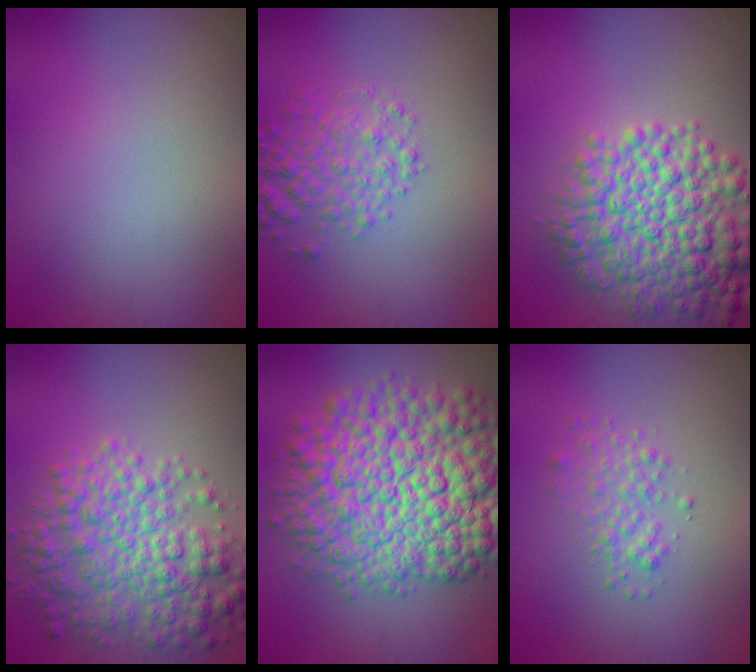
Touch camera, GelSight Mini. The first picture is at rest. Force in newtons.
{"total": 3.5, "press": 3.5, "slide": 0.2}
{"total": 8.7, "press": 8.7, "slide": 0.2}
{"total": 6.8, "press": 6.8, "slide": 0.2}
{"total": 14.1, "press": 14.1, "slide": 0.3}
{"total": 2.0, "press": 2.0, "slide": 0.1}